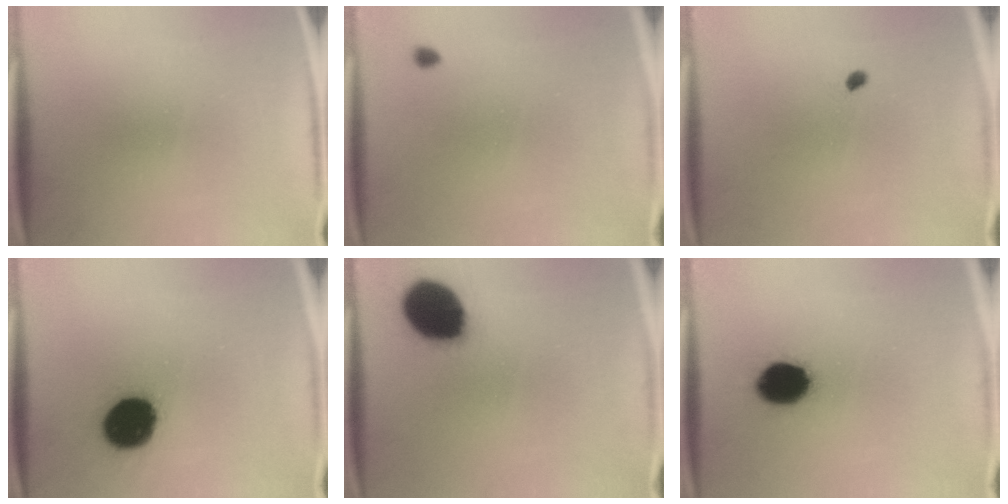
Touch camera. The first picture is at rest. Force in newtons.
{"total": 0.9}
{"total": 0.8}
{"total": 16.8}
{"total": 18.8}
{"total": 12.0}